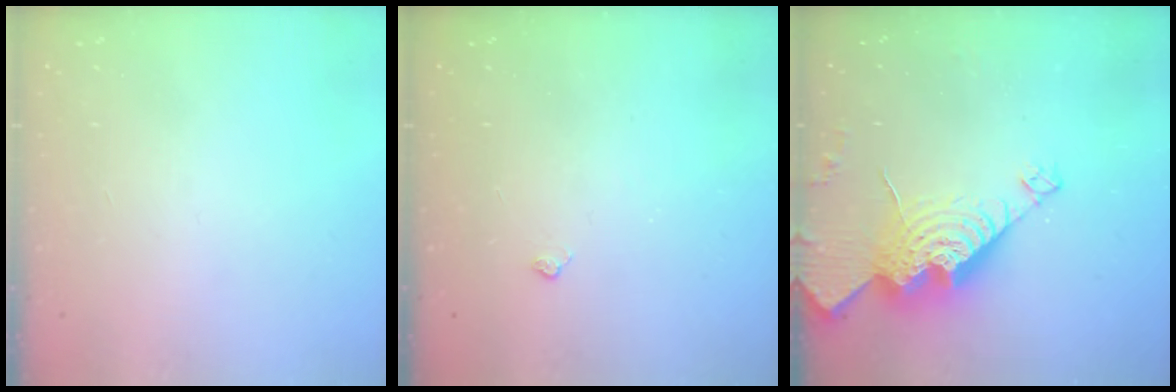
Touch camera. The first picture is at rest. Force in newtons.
{"total": 2.7, "press": 2.7, "slide": 0.6}
{"total": 24.0, "press": 23.9, "slide": 2.2}